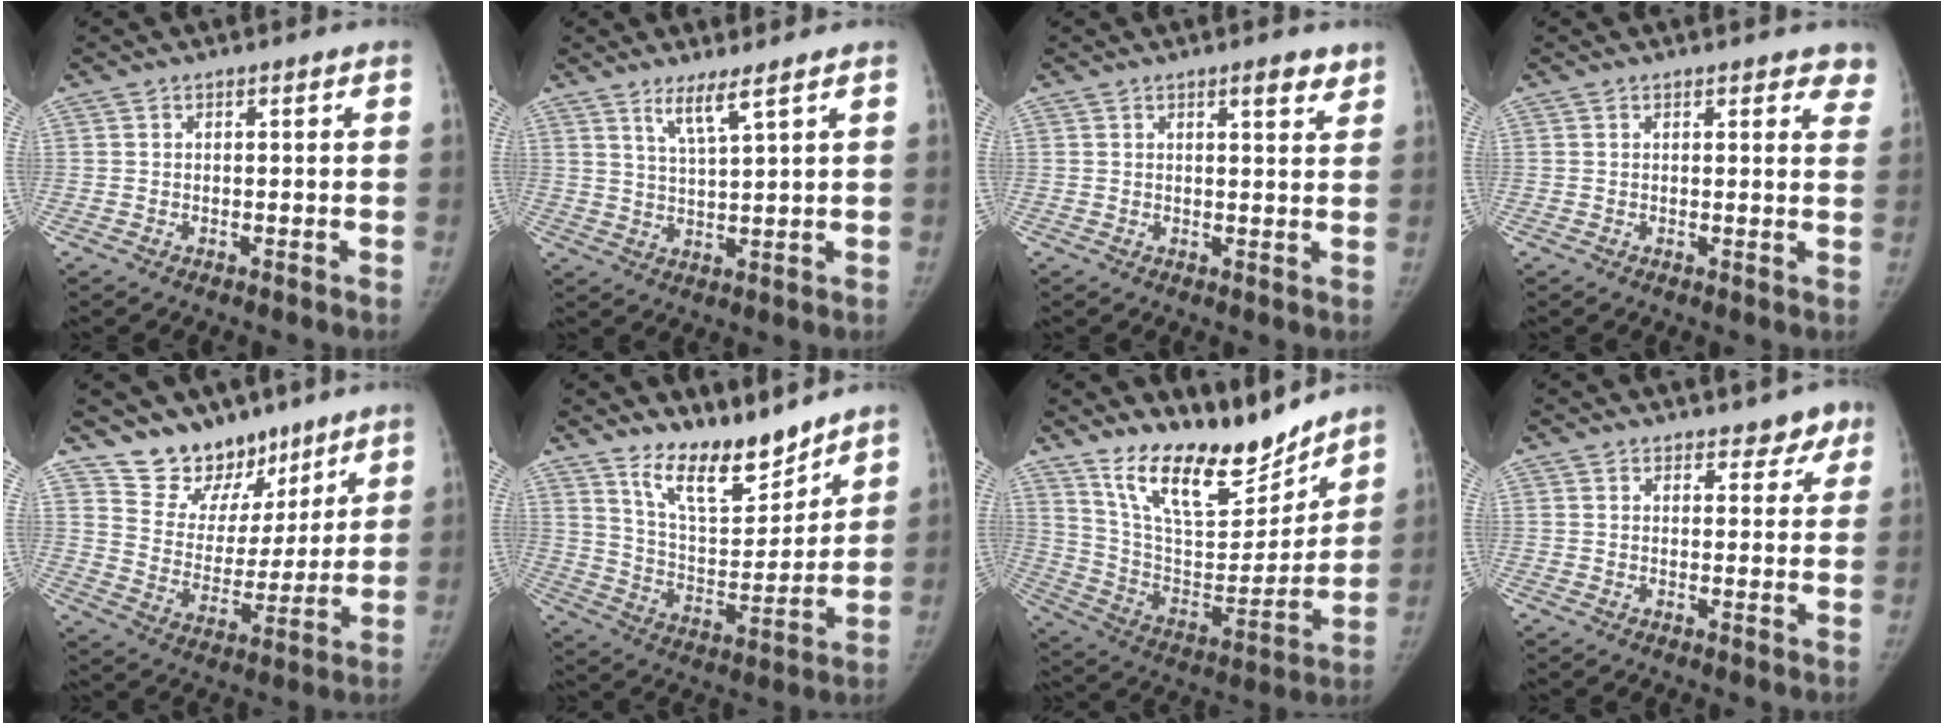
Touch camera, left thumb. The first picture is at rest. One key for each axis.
{"total": 4.7, "fx": 3.2, "fy": 0.0, "fz": 3.4, "tx": -0.067, "ty": -0.031, "tz": 0.066}
{"total": 3.7, "fx": 2.5, "fy": 1.0, "fz": 2.5, "tx": -0.023, "ty": -0.015, "tz": 0.032}
{"total": 4.9, "fx": 4.1, "fy": 1.8, "fz": 1.8, "tx": 0.017, "ty": -0.017, "tz": 0.030}
{"total": 14.1, "fx": 11.0, "fy": 8.2, "fz": 2.9, "tx": 0.013, "ty": -0.083, "tz": 0.195}
{"total": 13.1, "fx": 10.8, "fy": 4.3, "fz": 5.9, "tx": -0.066, "ty": -0.083, "tz": 0.199}
{"total": 19.7, "fx": 16.0, "fy": 6.5, "fz": 9.3, "tx": -0.104, "ty": -0.107, "tz": 0.283}
{"total": 4.4, "fx": 3.4, "fy": 2.5, "fz": 1.0, "tx": 0.026, "ty": -0.018, "tz": 0.036}